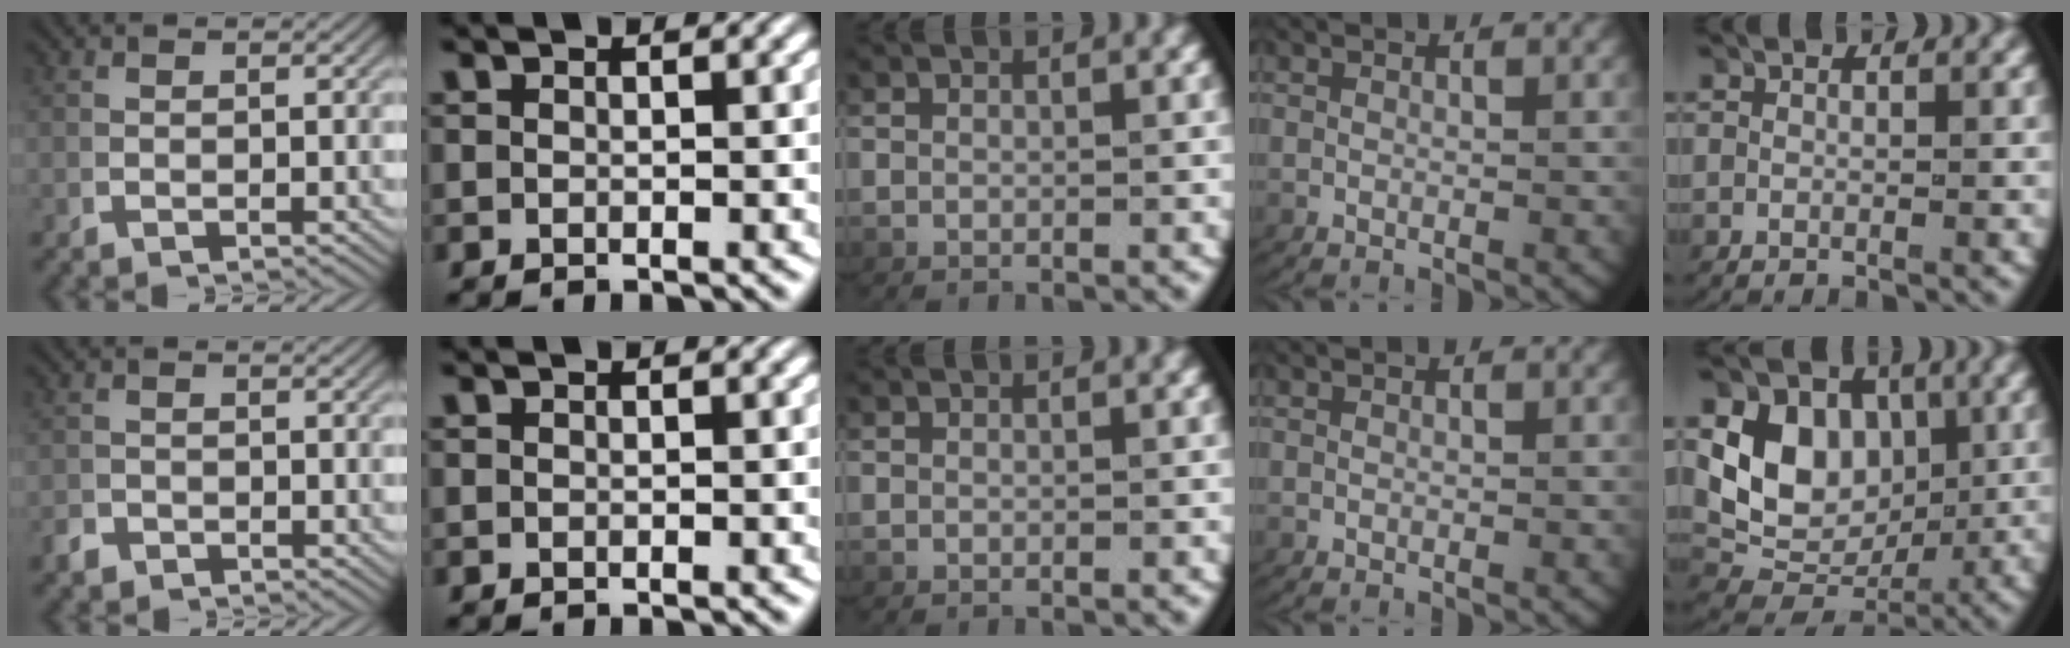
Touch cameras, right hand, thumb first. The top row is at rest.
{"thumb": {"total": 1.4, "force": [-1.3, 0.5, -0.1], "torque": [0.006, -0.006, -0.022]}, "little": {"total": 10.0, "force": [0.6, 8.0, 5.9], "torque": [-0.109, -0.022, 0.019]}}